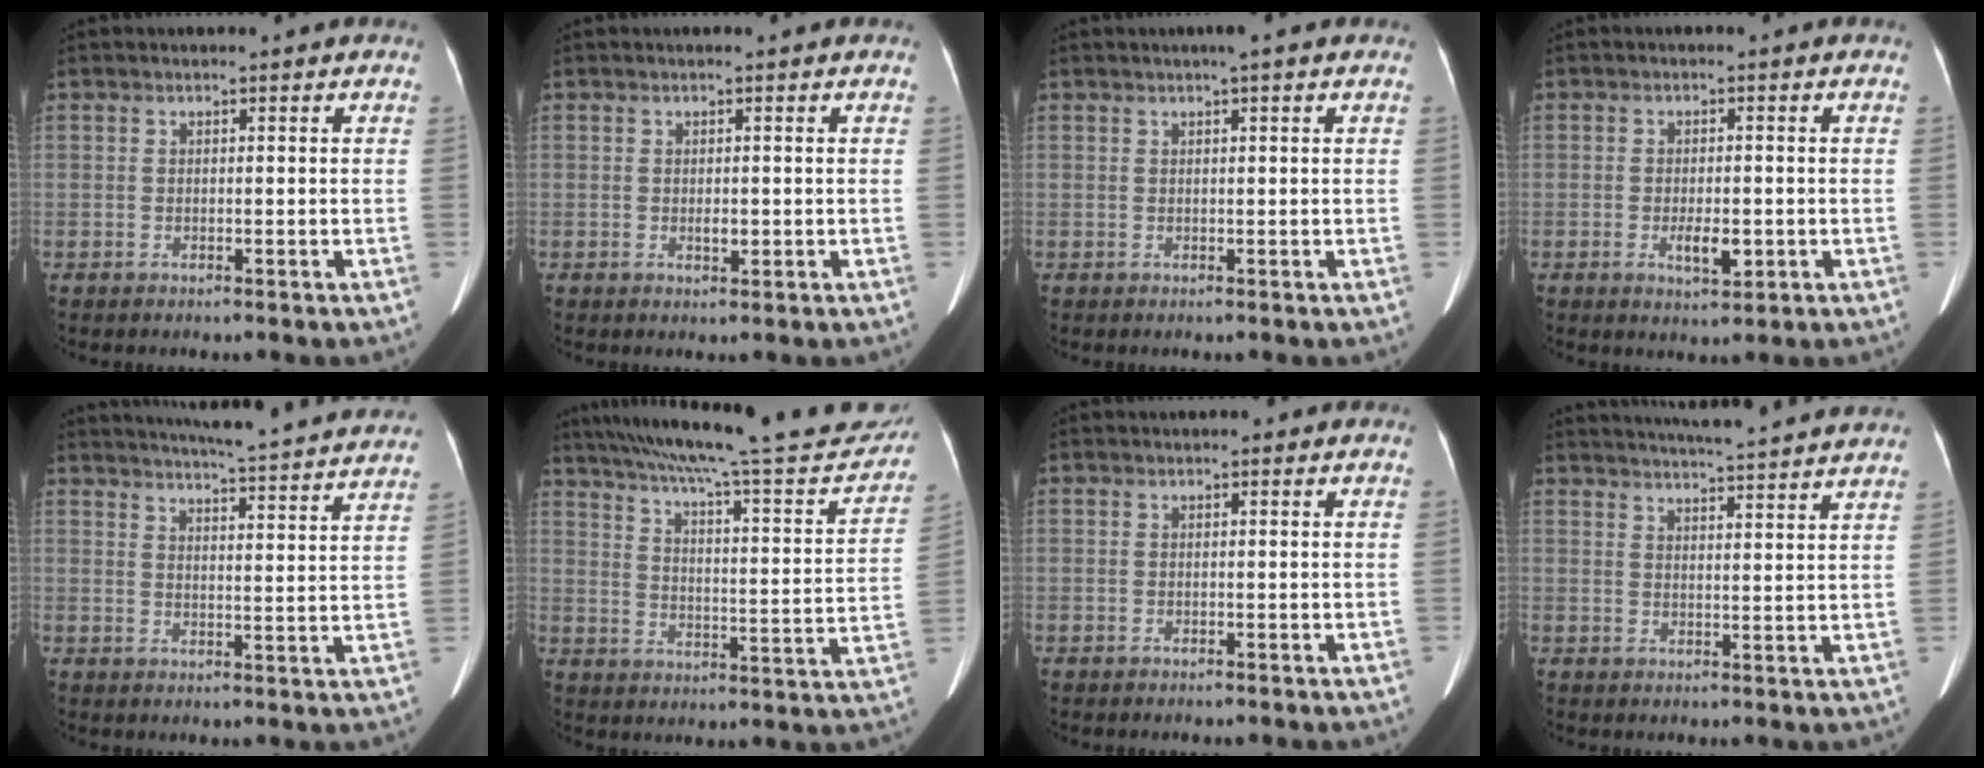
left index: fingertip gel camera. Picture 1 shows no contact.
{"total": 1.2, "force": [0.0, 0.6, 1.0], "torque": [-0.017, -0.001, 0.001]}
{"total": 1.8, "force": [1.1, 0.0, 1.4], "torque": [-0.023, 0.012, 0.016]}
{"total": 3.9, "force": [-1.1, 1.5, 3.4], "torque": [-0.061, -0.003, -0.013]}
{"total": 22.2, "force": [20.8, 0.5, 7.8], "torque": [-0.121, -0.034, 0.251]}
{"total": 29.2, "force": [25.6, 3.3, 13.6], "torque": [-0.212, -0.031, 0.331]}
{"total": 0.0}
{"total": 16.3, "force": [15.2, -0.2, 5.9], "torque": [-0.100, -0.005, 0.194]}